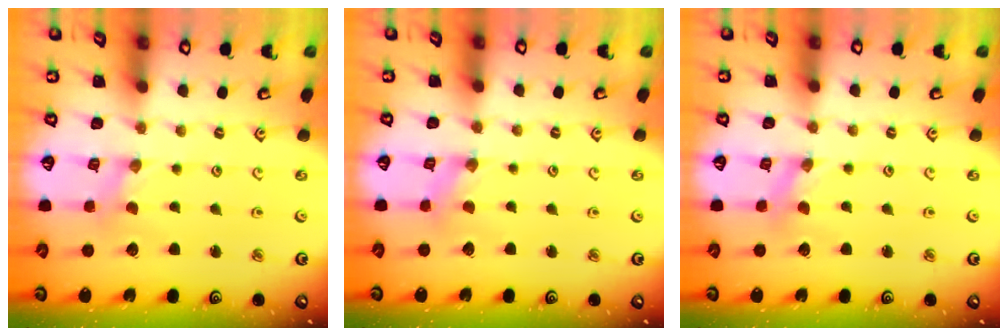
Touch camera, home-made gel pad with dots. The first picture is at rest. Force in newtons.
{"total": 0.7, "press": 0.6, "slide": 0.3}
{"total": 1.3, "press": 1.3, "slide": 0.3}